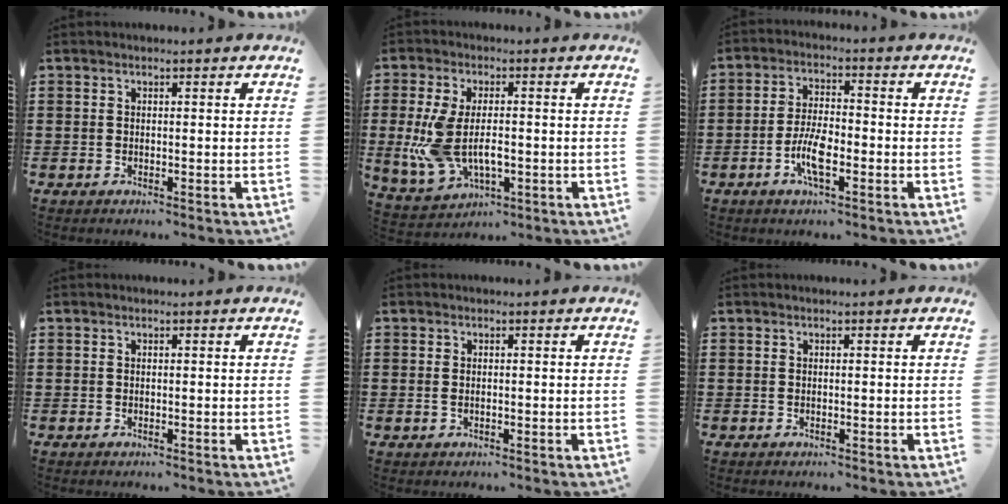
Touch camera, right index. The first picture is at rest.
{"total": 8.8, "force": [-1.0, 4.8, 7.3], "torque": [-0.172, 0.000, -0.022]}
{"total": 6.5, "force": [-2.4, 2.2, 5.7], "torque": [-0.128, -0.005, -0.051]}
{"total": 0.0}
{"total": 1.0, "force": [-0.1, 0.5, 0.9], "torque": [-0.026, 0.000, -0.007]}
{"total": 0.0}